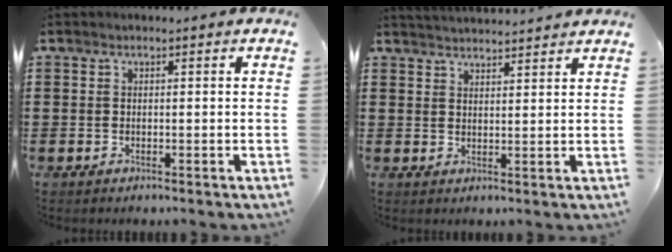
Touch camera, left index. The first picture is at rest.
{"total": 2.6, "force": [2.6, -0.5, -0.1], "torque": [-0.005, -0.011, 0.048]}